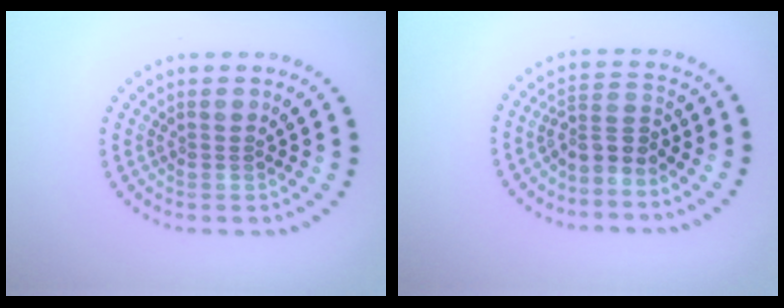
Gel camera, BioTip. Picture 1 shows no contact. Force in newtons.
{"total": 2.7, "press": 1.9, "slide": 1.9}